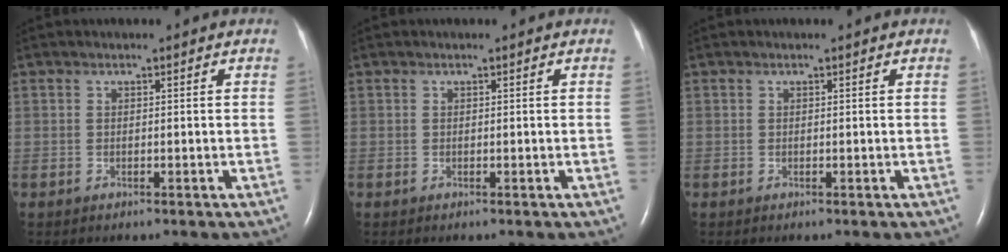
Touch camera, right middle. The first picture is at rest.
{"total": 0.0}
{"total": 0.0}